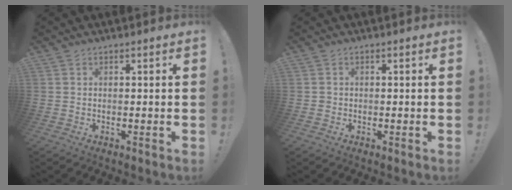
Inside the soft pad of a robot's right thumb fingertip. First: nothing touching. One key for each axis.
{"total": 0.8, "fx": -0.1, "fy": 0.8, "fz": 0.1, "tx": -0.006, "ty": 0.004, "tz": -0.001}